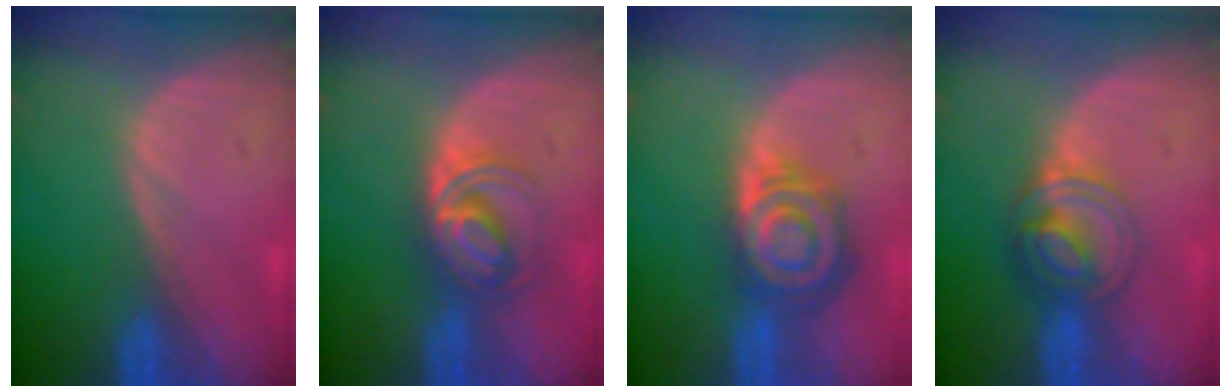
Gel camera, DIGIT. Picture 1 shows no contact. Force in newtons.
{"total": 5.7, "press": 5.4, "slide": 1.7}
{"total": 8.1, "press": 7.1, "slide": 3.8}
{"total": 6.3, "press": 5.5, "slide": 3.2}